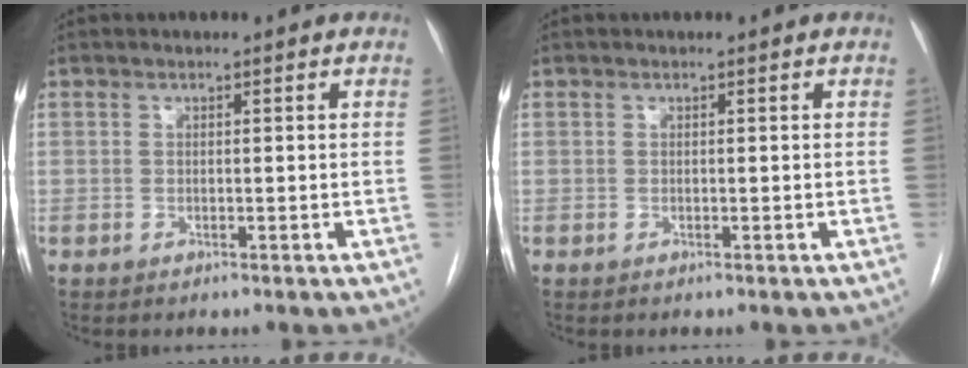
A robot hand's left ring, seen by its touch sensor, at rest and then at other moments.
{"total": 0.0}